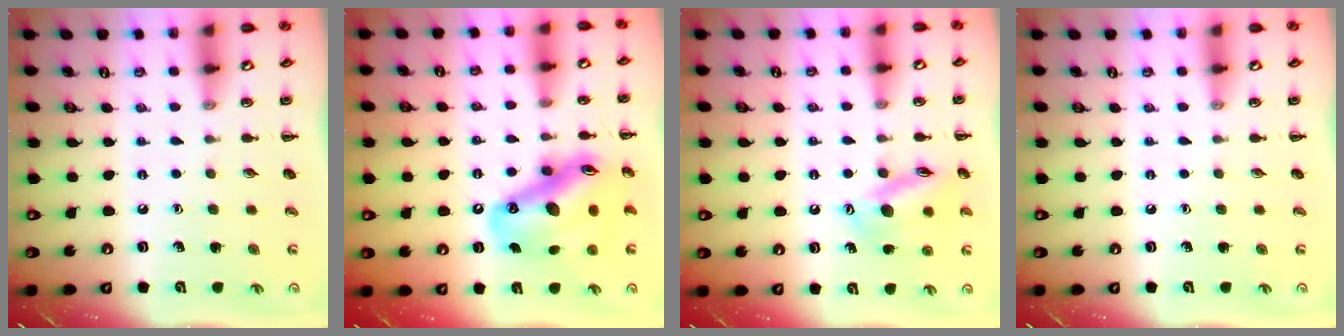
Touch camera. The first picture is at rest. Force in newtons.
{"total": 18.7, "press": 17.8, "slide": 5.6}
{"total": 13.6, "press": 13.5, "slide": 1.5}
{"total": 0.0}